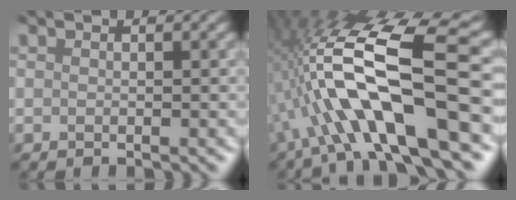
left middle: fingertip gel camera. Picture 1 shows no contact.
{"total": 13.6, "force": [-1.8, 3.7, 12.9], "torque": [-0.243, 0.028, -0.031]}